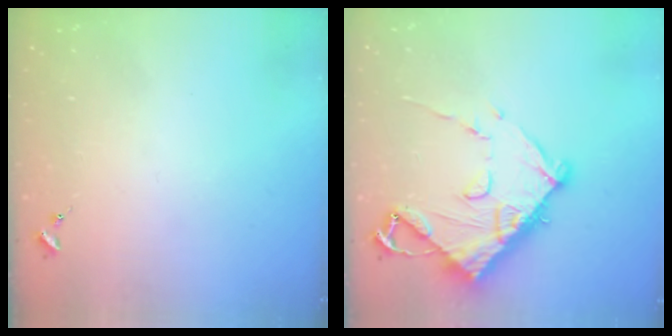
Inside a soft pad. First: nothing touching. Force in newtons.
{"total": 12.0, "press": 11.9, "slide": 1.1}